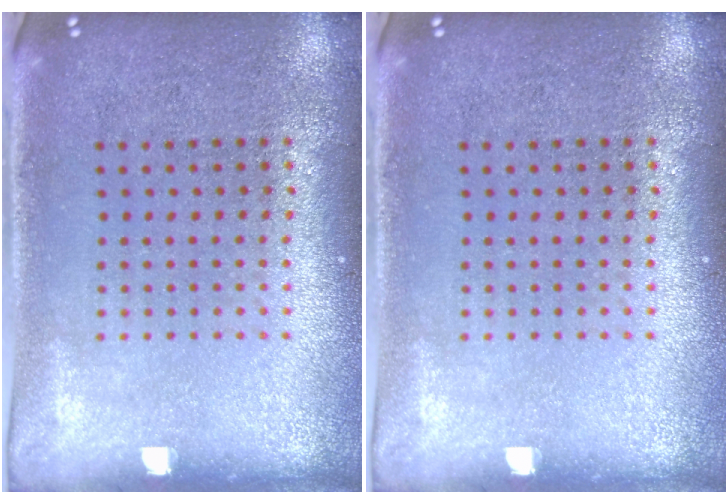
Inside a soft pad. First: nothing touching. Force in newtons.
{"total": 0.0}